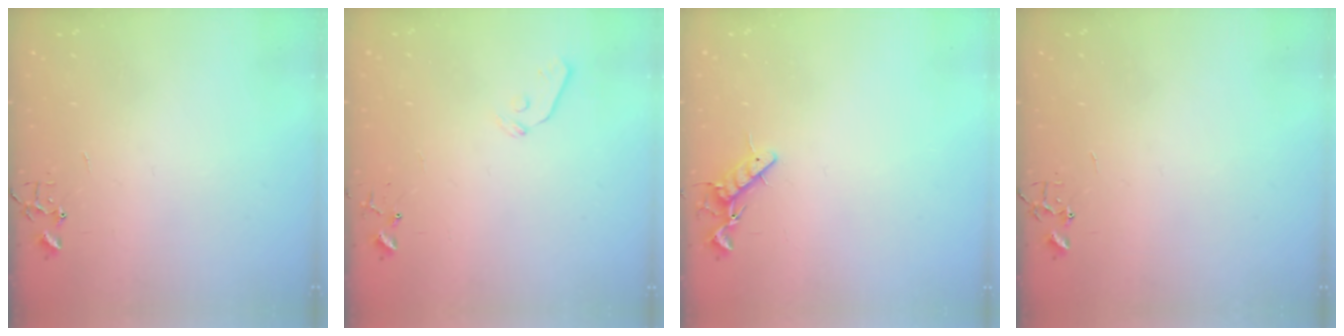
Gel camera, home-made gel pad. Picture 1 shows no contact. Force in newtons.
{"total": 5.5, "press": 5.5, "slide": 0.5}
{"total": 8.6, "press": 8.5, "slide": 1.3}
{"total": 0.0}